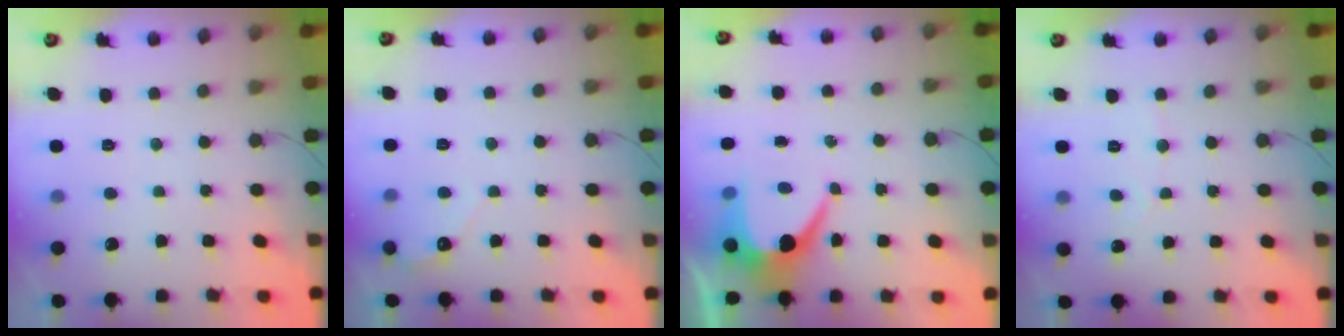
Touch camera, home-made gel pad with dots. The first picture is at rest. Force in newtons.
{"total": 2.2, "press": 2.2, "slide": 0.1}
{"total": 7.1, "press": 7.1, "slide": 0.6}
{"total": 2.5, "press": 2.5, "slide": 0.2}